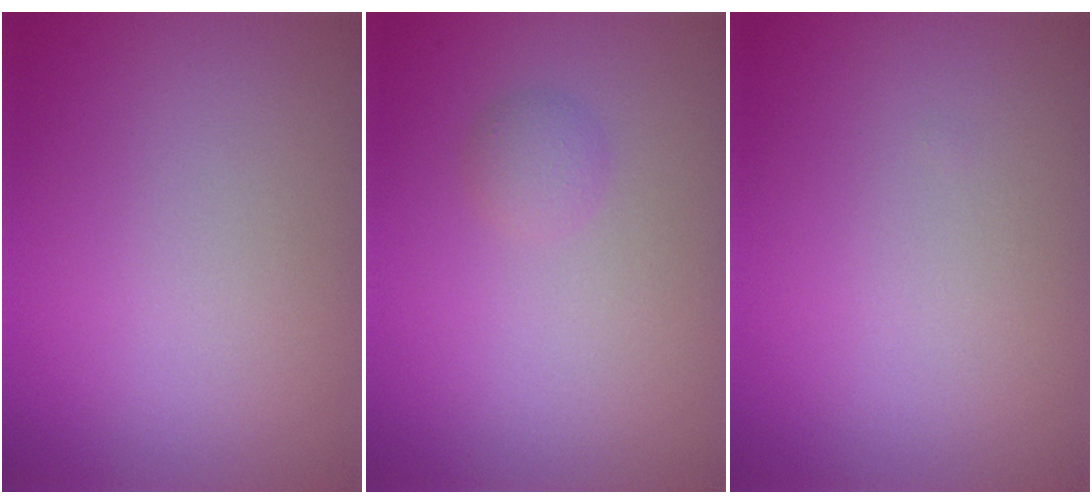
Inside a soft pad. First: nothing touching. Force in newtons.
{"total": 1.1, "press": 1.1, "slide": 0.0}
{"total": 0.0}